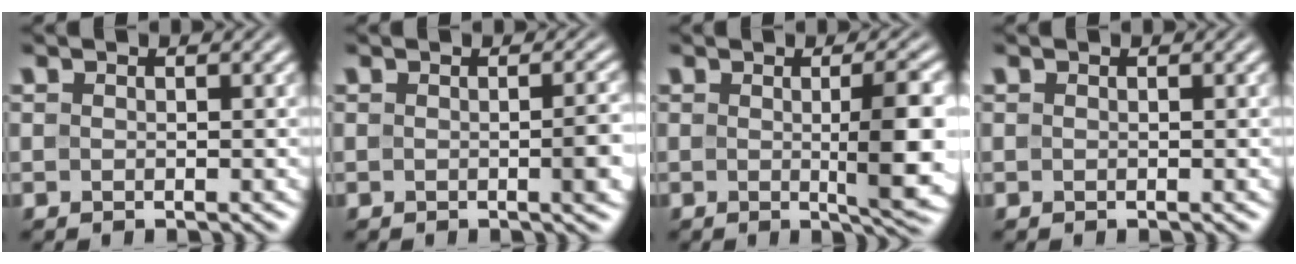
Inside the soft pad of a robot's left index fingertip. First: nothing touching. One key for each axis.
{"total": 2.4, "fx": -0.2, "fy": 0.5, "fz": 2.3, "tx": -0.026, "ty": 0.001, "tz": -0.004}
{"total": 5.9, "fx": -0.1, "fy": 1.1, "fz": 5.8, "tx": -0.077, "ty": -0.003, "tz": 0.001}
{"total": 0.0}